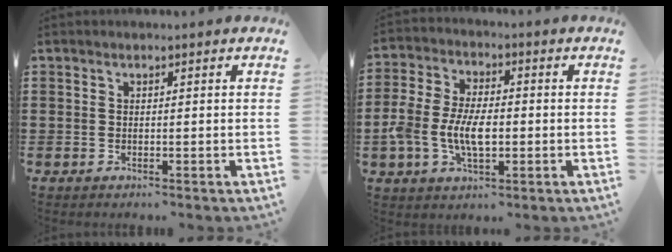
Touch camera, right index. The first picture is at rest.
{"total": 8.1, "force": [-1.7, 4.4, 6.7], "torque": [-0.159, -0.001, -0.038]}